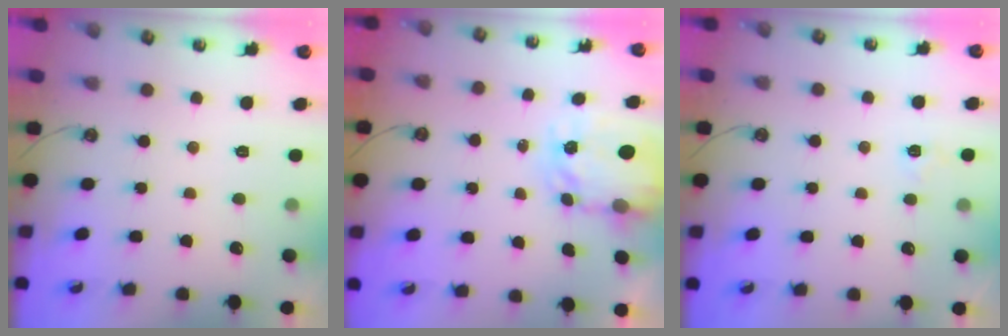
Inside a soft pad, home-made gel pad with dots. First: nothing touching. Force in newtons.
{"total": 4.6, "press": 4.5, "slide": 0.4}
{"total": 3.2, "press": 3.2, "slide": 0.6}